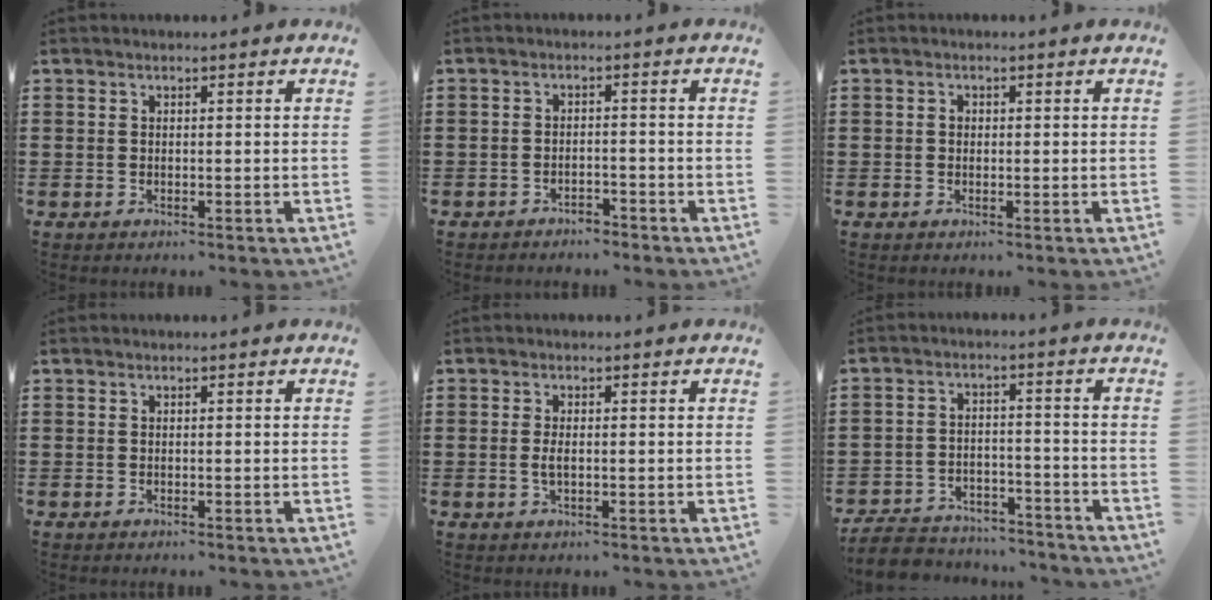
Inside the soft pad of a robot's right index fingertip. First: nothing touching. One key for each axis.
{"total": 2.0, "fx": -2.0, "fy": 0.3, "fz": 0.1, "tx": -0.010, "ty": 0.001, "tz": -0.043}
{"total": 0.8, "fx": 0.0, "fy": 0.7, "fz": 0.5, "tx": -0.011, "ty": 0.002, "tz": 0.001}
{"total": 0.0}
{"total": 1.8, "fx": -0.2, "fy": 0.7, "fz": 1.7, "tx": -0.039, "ty": -0.002, "tz": -0.006}
{"total": 6.2, "fx": -5.9, "fy": 1.5, "fz": 1.2, "tx": -0.035, "ty": 0.011, "tz": -0.119}